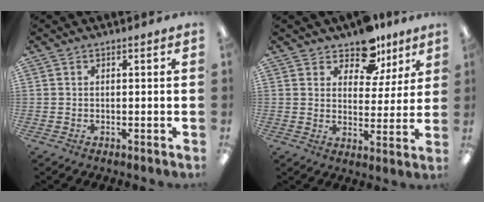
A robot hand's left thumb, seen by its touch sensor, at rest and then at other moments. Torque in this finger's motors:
{"motor_torque": [1.29, 0.91, 1.19, -0.66, 0.01]}